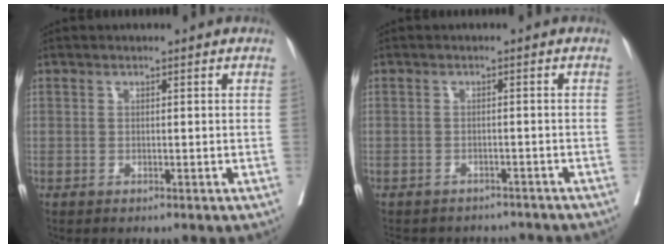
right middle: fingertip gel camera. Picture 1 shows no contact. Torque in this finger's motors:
{"motor_torque": [0.11, -0.22, 0.03, 0.02]}